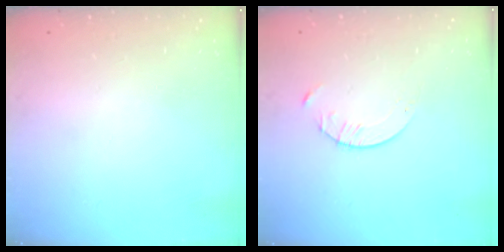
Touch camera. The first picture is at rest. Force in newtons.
{"total": 4.1, "press": 4.0, "slide": 0.5}